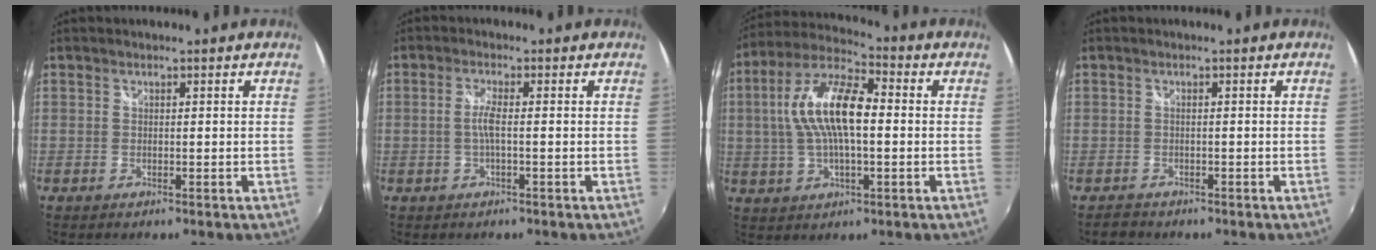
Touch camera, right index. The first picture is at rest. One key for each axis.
{"total": 2.6, "fx": -0.5, "fy": -0.1, "fz": 2.5, "tx": -0.052, "ty": 0.001, "tz": -0.010}
{"total": 14.4, "fx": 0.8, "fy": 5.5, "fz": 13.2, "tx": -0.259, "ty": 0.018, "tz": 0.008}
{"total": 1.7, "fx": -1.4, "fy": 0.9, "fz": 0.1, "tx": -0.006, "ty": 0.000, "tz": -0.023}